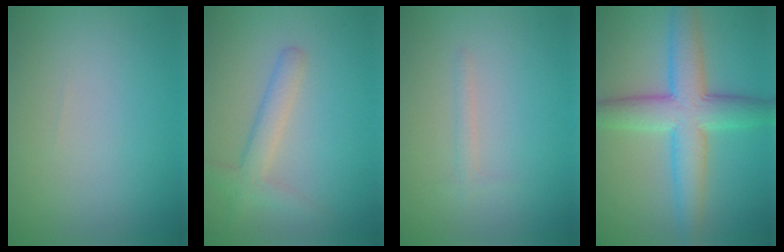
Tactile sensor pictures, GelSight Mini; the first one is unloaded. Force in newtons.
{"total": 2.8, "press": 2.8, "slide": 0.1}
{"total": 0.9, "press": 0.9, "slide": 0.0}
{"total": 7.4, "press": 7.4, "slide": 0.1}